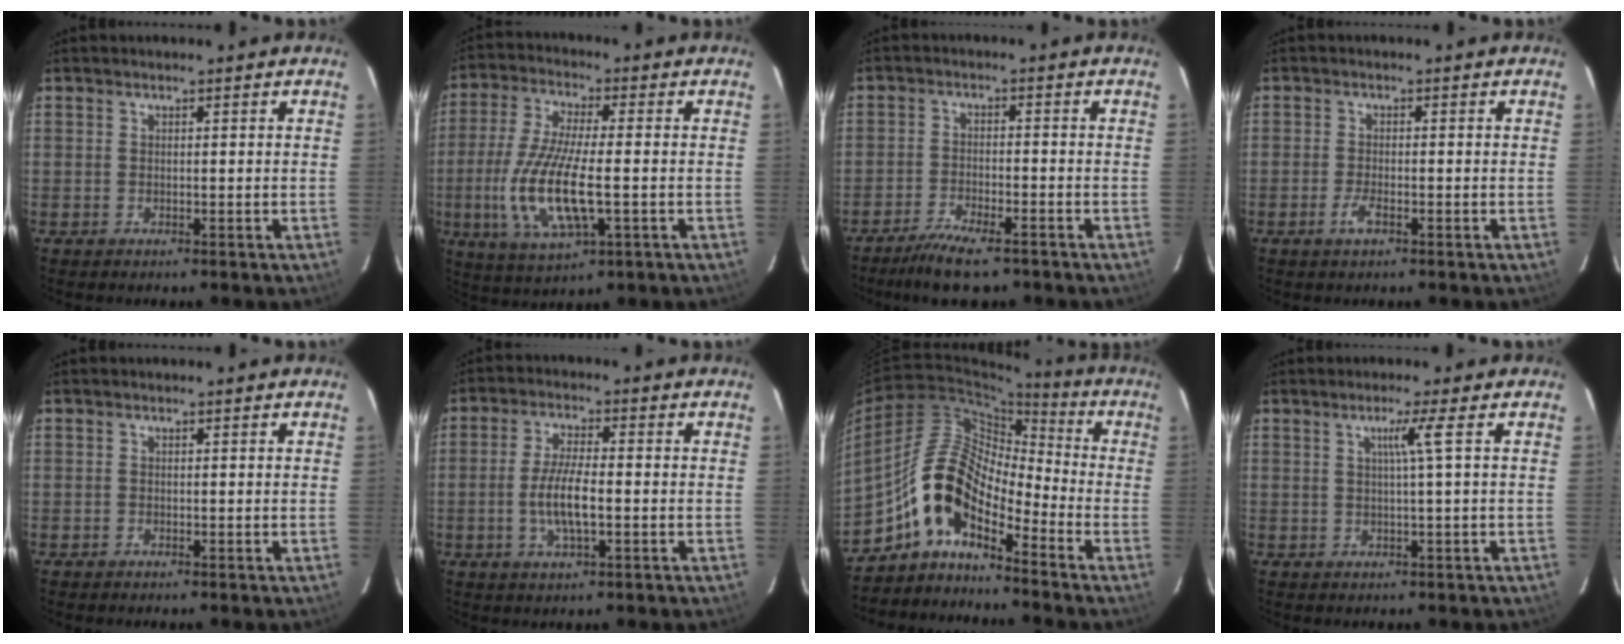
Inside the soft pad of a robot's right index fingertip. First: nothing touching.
{"total": 14.5, "force": [-3.1, 4.0, 13.6], "torque": [-0.287, -0.016, -0.057]}
{"total": 8.2, "force": [-6.5, 2.1, 4.5], "torque": [-0.107, -0.012, -0.114]}
{"total": 2.5, "force": [-1.4, 0.7, 2.0], "torque": [-0.046, -0.004, -0.027]}
{"total": 0.0}
{"total": 7.3, "force": [-1.6, 2.0, 6.8], "torque": [-0.138, -0.002, -0.031]}
{"total": 11.3, "force": [-7.2, 4.6, 7.4], "torque": [-0.140, 0.024, -0.153]}
{"total": 2.9, "force": [0.6, -1.3, 2.5], "torque": [-0.038, -0.008, 0.015]}